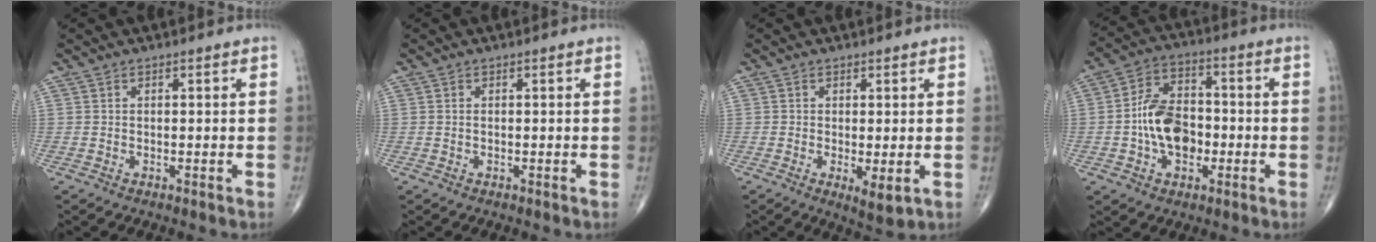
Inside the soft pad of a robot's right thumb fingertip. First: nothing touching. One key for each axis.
{"total": 0.0}
{"total": 4.0, "fx": -0.8, "fy": 1.4, "fz": 3.7, "tx": -0.060, "ty": -0.015, "tz": -0.010}
{"total": 11.6, "fx": -1.9, "fy": 7.7, "fz": 8.6, "tx": -0.130, "ty": 0.027, "tz": -0.042}